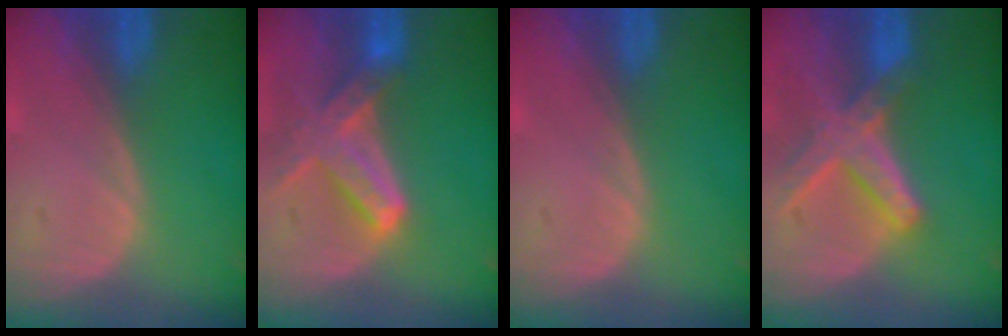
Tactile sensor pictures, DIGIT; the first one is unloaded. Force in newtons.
{"total": 7.6, "press": 6.9, "slide": 3.4}
{"total": 0.0}
{"total": 8.2, "press": 7.1, "slide": 4.0}